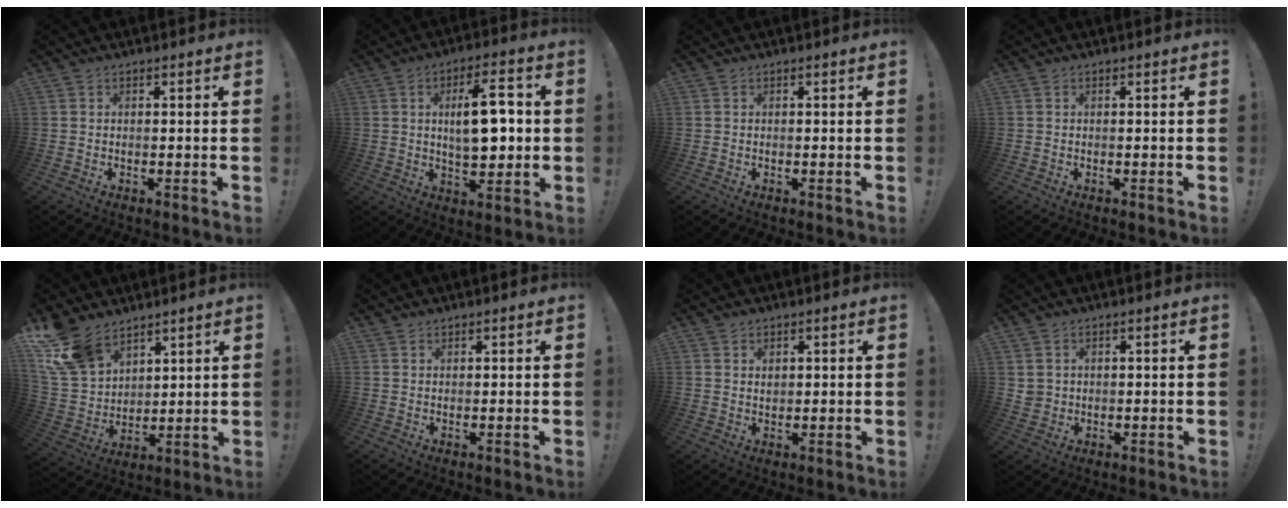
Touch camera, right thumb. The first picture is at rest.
{"total": 13.4, "force": [1.3, 5.9, 11.9], "torque": [-0.185, -0.002, 0.018]}
{"total": 0.0}
{"total": 0.0}
{"total": 15.2, "force": [10.8, 8.8, 6.3], "torque": [-0.134, -0.062, 0.211]}
{"total": 1.0, "force": [0.9, 0.5, 0.2], "torque": [0.000, -0.003, 0.017]}
{"total": 1.8, "force": [1.2, 1.2, 0.6], "torque": [0.001, -0.008, 0.018]}
{"total": 3.0, "force": [1.5, 2.4, 0.8], "torque": [-0.016, -0.001, 0.030]}